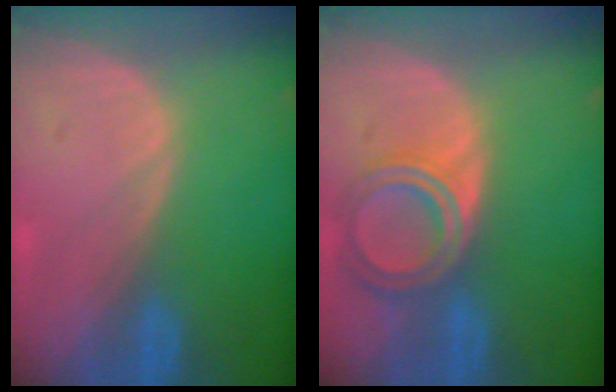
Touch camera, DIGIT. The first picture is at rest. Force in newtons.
{"total": 6.5, "press": 5.8, "slide": 2.9}